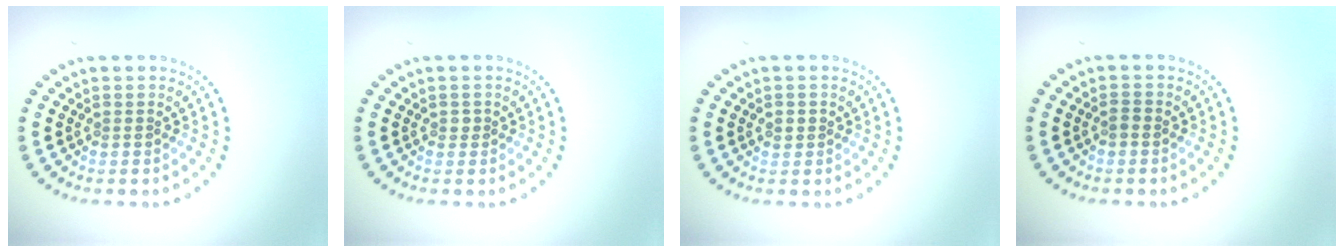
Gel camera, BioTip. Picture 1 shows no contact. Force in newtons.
{"total": 0.5, "press": 0.4, "slide": 0.3}
{"total": 1.0, "press": 1.0, "slide": 0.3}
{"total": 0.7, "press": 0.7, "slide": 0.2}